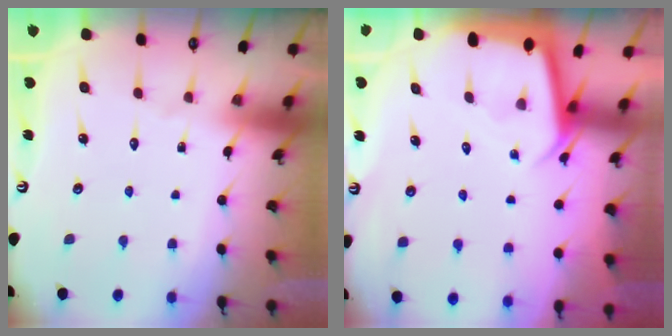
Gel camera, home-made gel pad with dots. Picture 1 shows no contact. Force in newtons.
{"total": 2.2, "press": 2.2, "slide": 0.1}